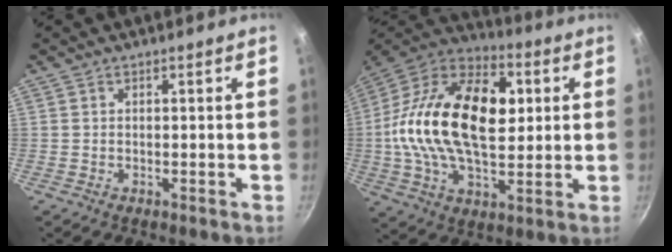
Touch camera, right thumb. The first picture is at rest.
{"total": 27.2, "force": [3.1, 15.9, 21.9], "torque": [-0.382, 0.025, 0.035]}